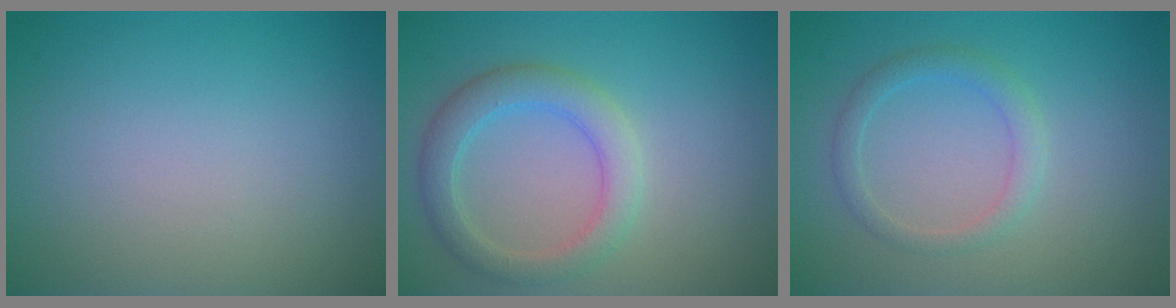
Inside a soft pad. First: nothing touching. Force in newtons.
{"total": 3.7, "press": 3.7, "slide": 0.1}
{"total": 2.0, "press": 2.0, "slide": 0.3}